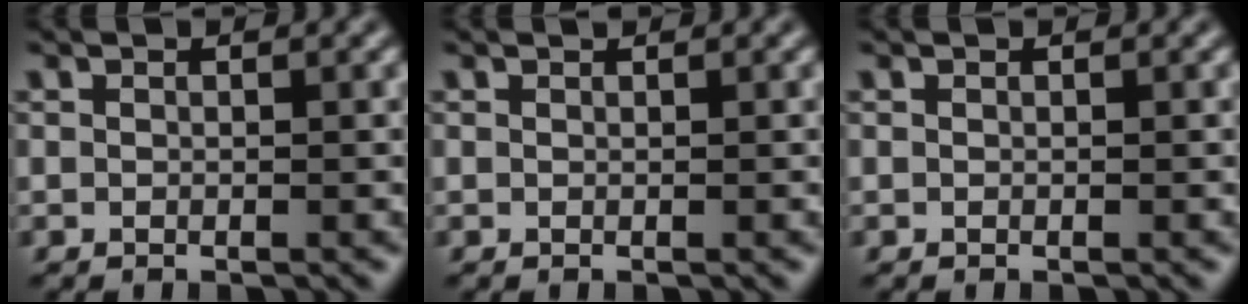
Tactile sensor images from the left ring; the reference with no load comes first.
{"total": 0.0}
{"total": 0.0}